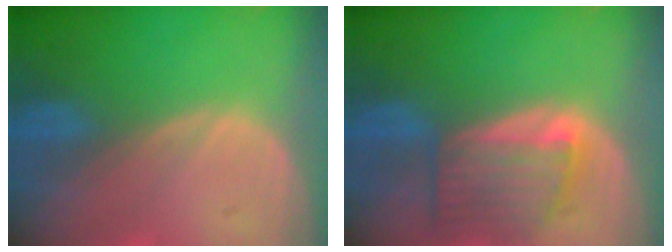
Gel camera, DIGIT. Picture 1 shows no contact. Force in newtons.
{"total": 7.2, "press": 6.7, "slide": 2.8}